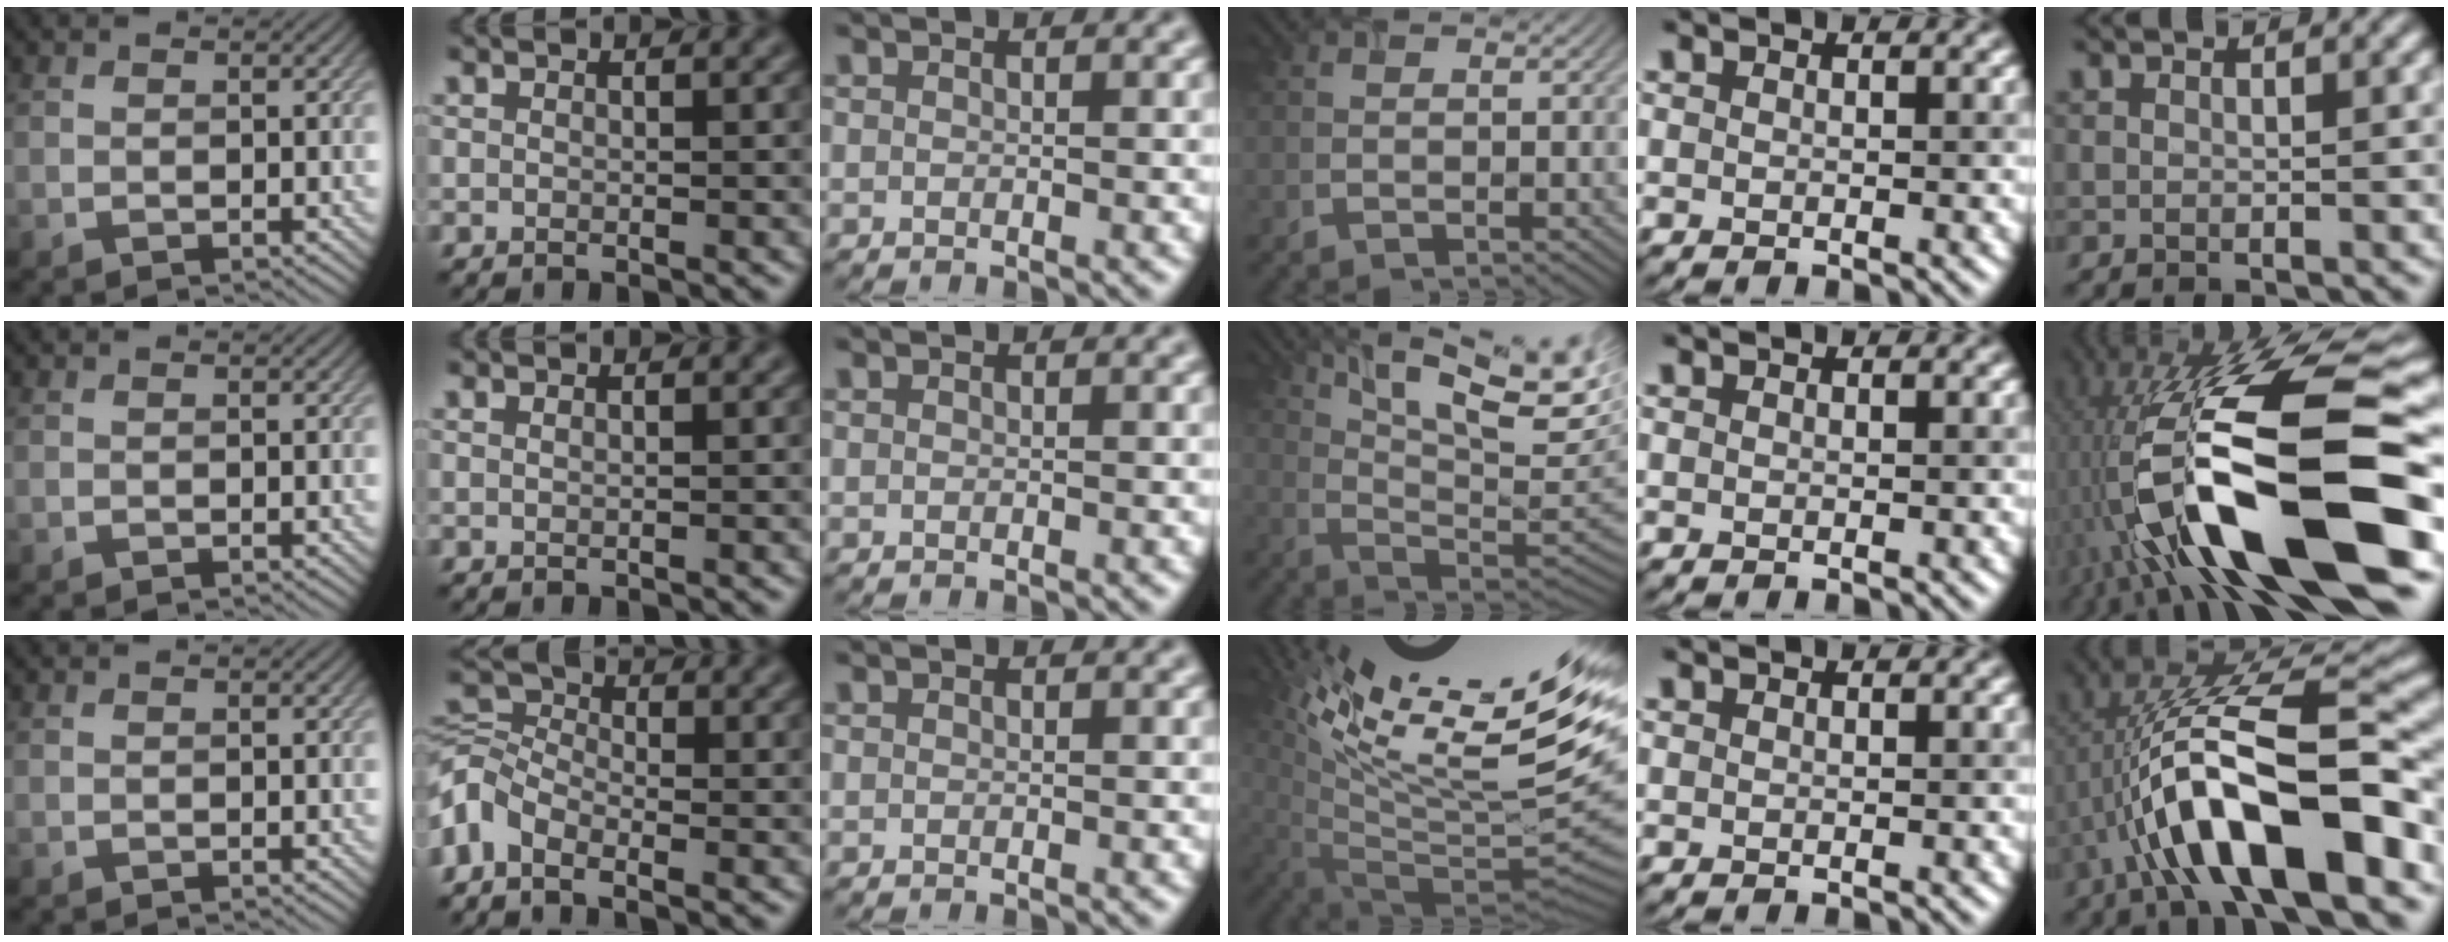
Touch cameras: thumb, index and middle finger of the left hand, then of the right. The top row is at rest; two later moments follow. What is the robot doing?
{"motion": "screw", "object": "timer"}